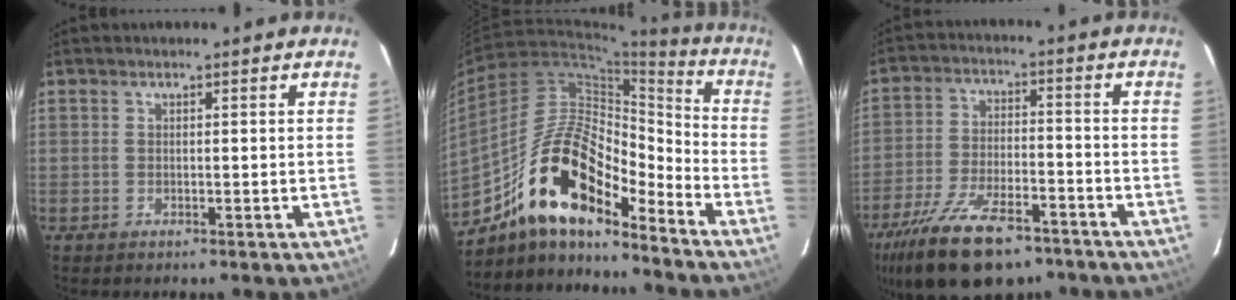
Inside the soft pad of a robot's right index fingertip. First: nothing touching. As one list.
[{"total": 18.1, "force": [-13.0, 6.0, 11.0], "torque": [-0.197, 0.011, -0.242]}, {"total": 19.2, "force": [-13.6, 7.9, 11.1], "torque": [-0.234, -0.032, -0.225]}]